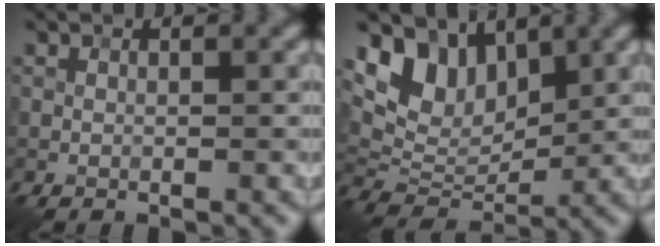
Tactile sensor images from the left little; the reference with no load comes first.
{"total": 6.8, "force": [3.9, 4.4, 3.6], "torque": [-0.064, -0.006, 0.066]}